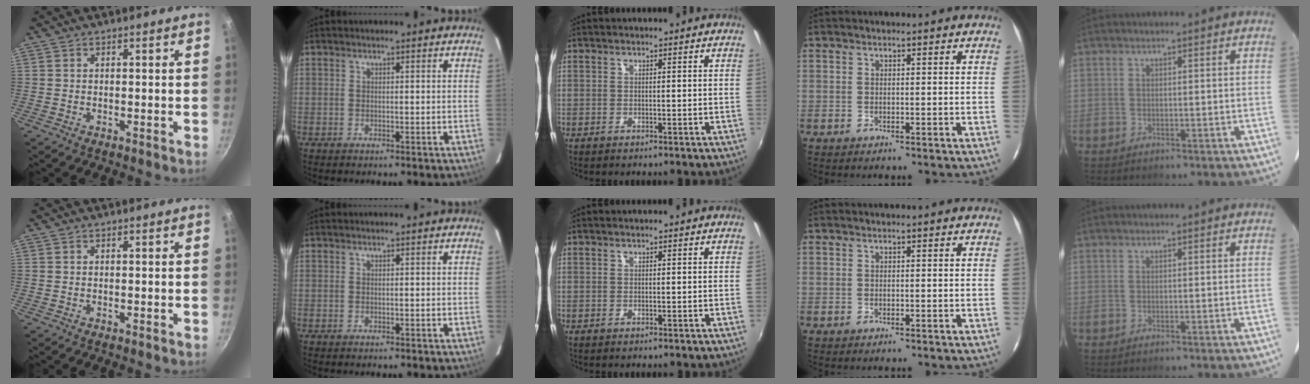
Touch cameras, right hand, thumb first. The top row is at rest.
{}